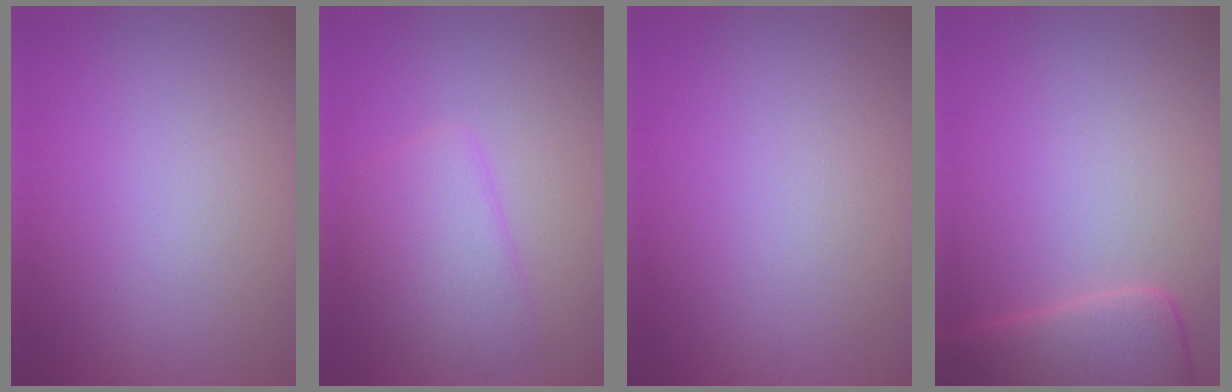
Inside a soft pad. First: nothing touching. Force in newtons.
{"total": 3.9, "press": 3.9, "slide": 0.4}
{"total": 0.0}
{"total": 5.6, "press": 5.6, "slide": 0.5}